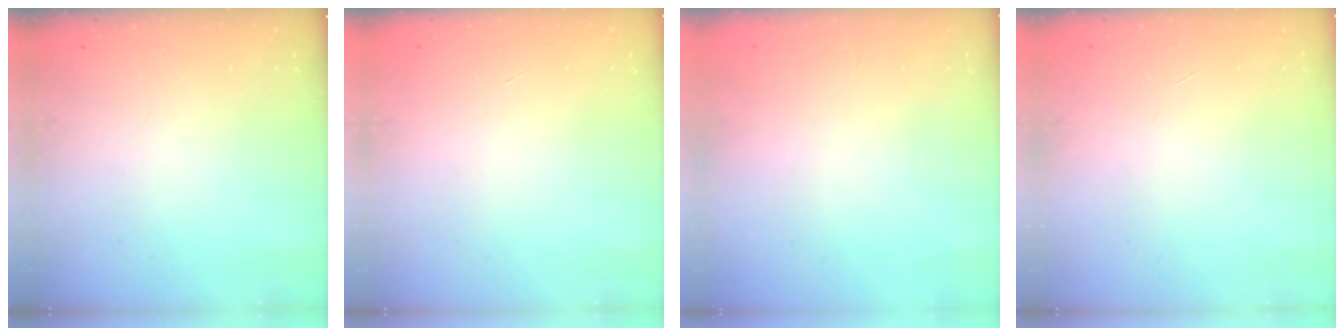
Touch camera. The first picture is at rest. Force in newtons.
{"total": 0.0}
{"total": 0.0}
{"total": 0.0}